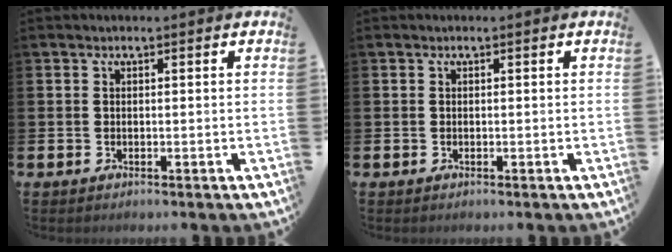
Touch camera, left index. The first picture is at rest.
{"total": 0.0}